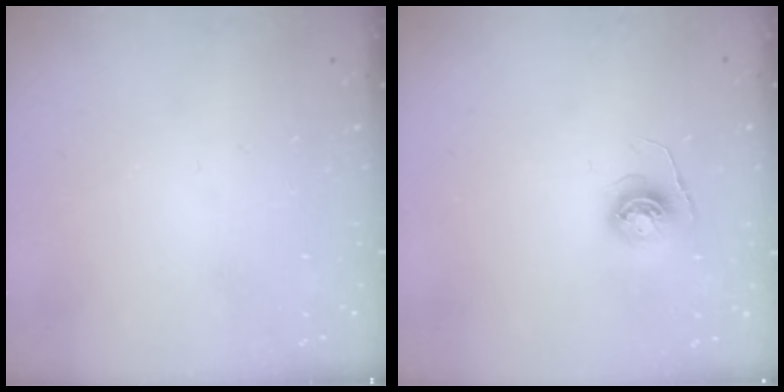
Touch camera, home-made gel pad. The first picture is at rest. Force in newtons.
{"total": 5.6, "press": 5.5, "slide": 0.6}